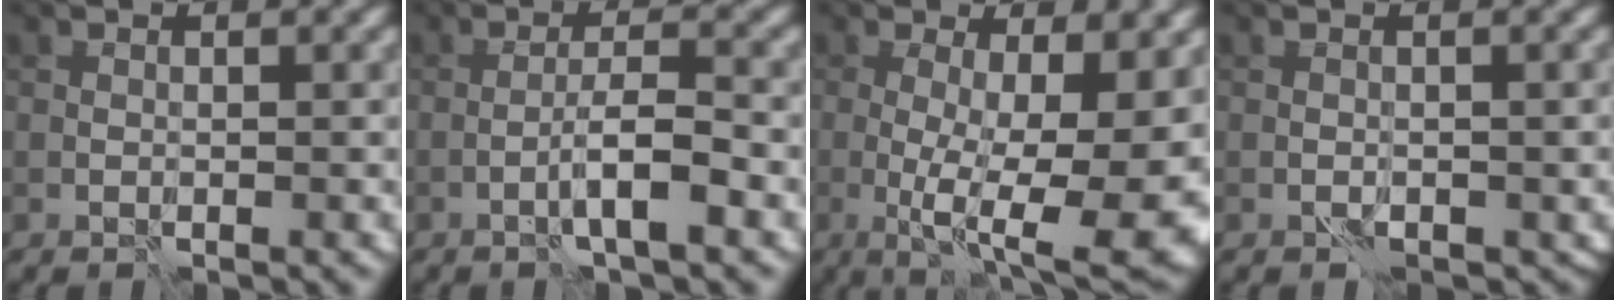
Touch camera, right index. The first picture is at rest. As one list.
[{"total": 3.0, "force": [-1.4, 0.3, 2.6], "torque": [-0.044, 0.013, -0.030]}, {"total": 11.7, "force": [-0.9, 3.4, 11.2], "torque": [-0.138, -0.006, -0.010]}, {"total": 1.8, "force": [-0.8, 1.1, 1.2], "torque": [-0.014, -0.004, -0.008]}]